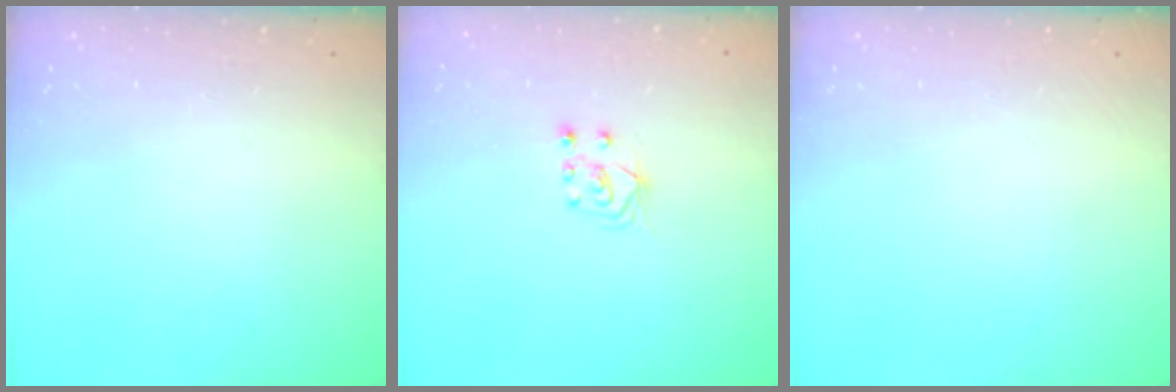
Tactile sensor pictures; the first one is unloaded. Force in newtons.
{"total": 4.3, "press": 4.3, "slide": 0.6}
{"total": 0.0}